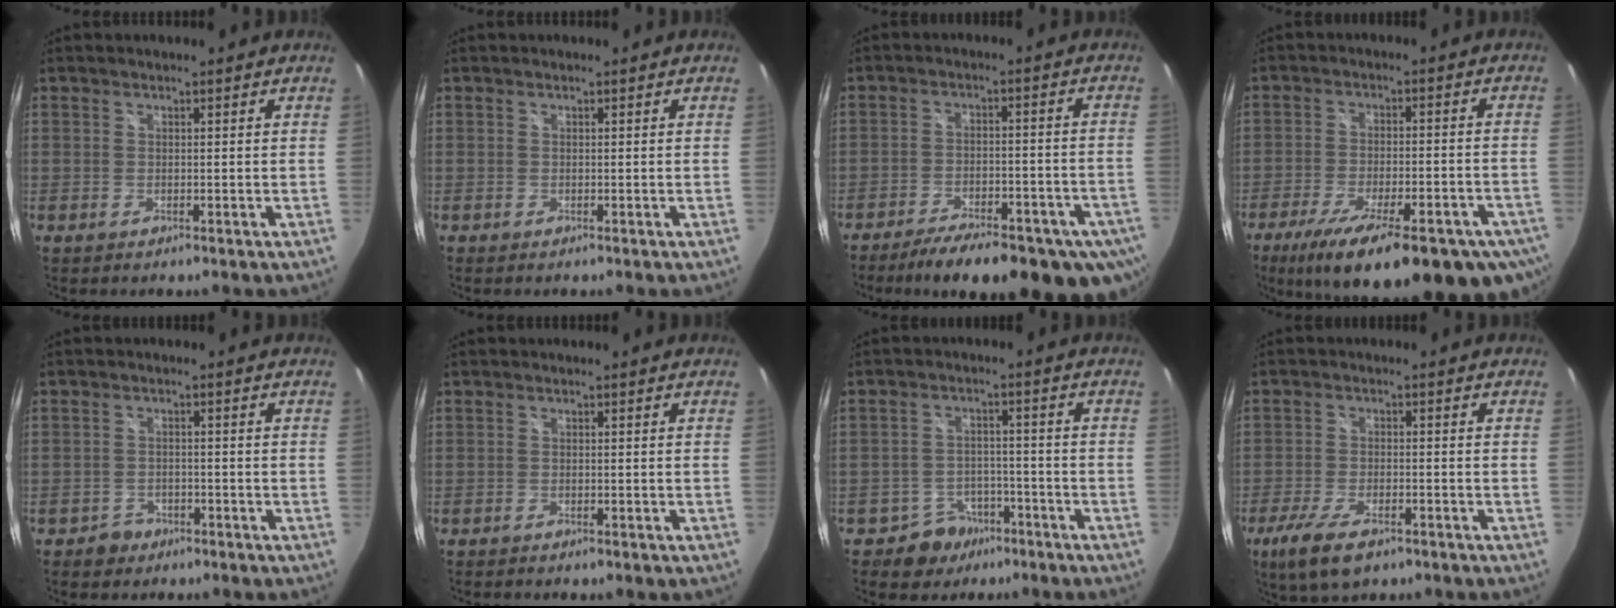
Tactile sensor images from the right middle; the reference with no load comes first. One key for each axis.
{"total": 0.0}
{"total": 21.0, "fx": -14.9, "fy": 7.2, "fz": 13.0, "tx": -0.216, "ty": -0.044, "tz": -0.190}
{"total": 24.6, "fx": -15.7, "fy": 7.5, "fz": 17.5, "tx": -0.296, "ty": -0.067, "tz": -0.214}
{"total": 3.0, "fx": -1.9, "fy": 2.3, "fz": 0.2, "tx": -0.012, "ty": 0.005, "tz": -0.028}
{"total": 1.2, "fx": -1.0, "fy": 0.5, "fz": 0.5, "tx": -0.012, "ty": -0.006, "tz": -0.016}
{"total": 6.0, "fx": -4.0, "fy": 4.4, "fz": 0.5, "tx": -0.021, "ty": 0.020, "tz": -0.054}
{"total": 8.6, "fx": -5.5, "fy": 3.1, "fz": 5.8, "tx": -0.144, "ty": -0.029, "tz": -0.099}